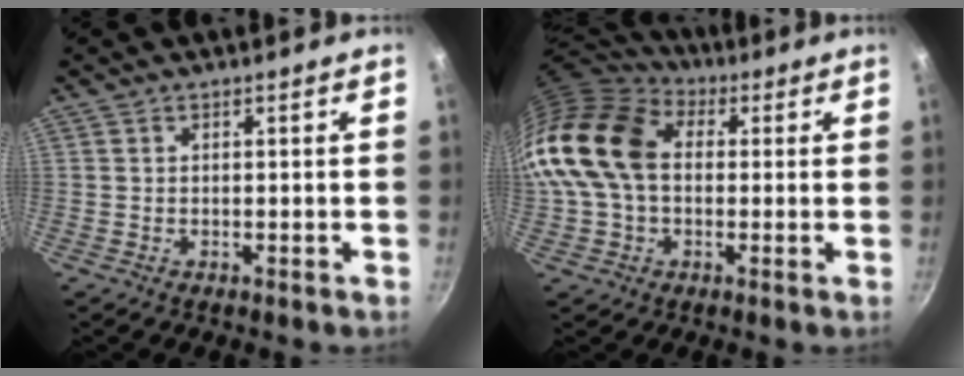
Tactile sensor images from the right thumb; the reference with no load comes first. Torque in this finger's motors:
{"motor_torque": [-0.30, 1.80, 0.62, -0.50, 0.41]}